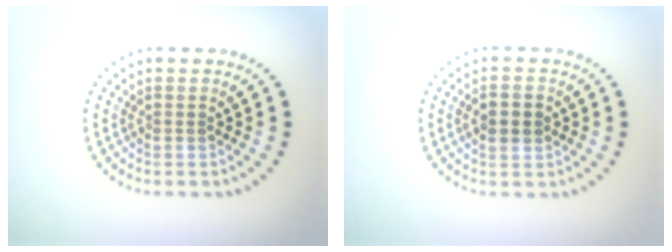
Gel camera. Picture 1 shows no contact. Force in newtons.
{"total": 3.0, "press": 3.0, "slide": 0.2}